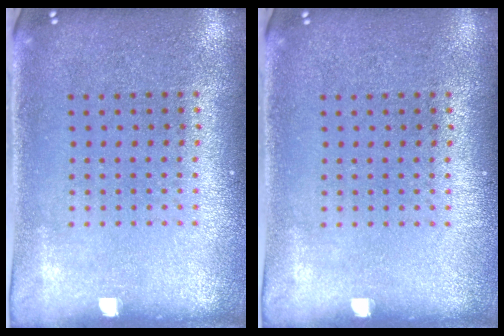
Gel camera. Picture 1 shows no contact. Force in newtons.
{"total": 0.0}